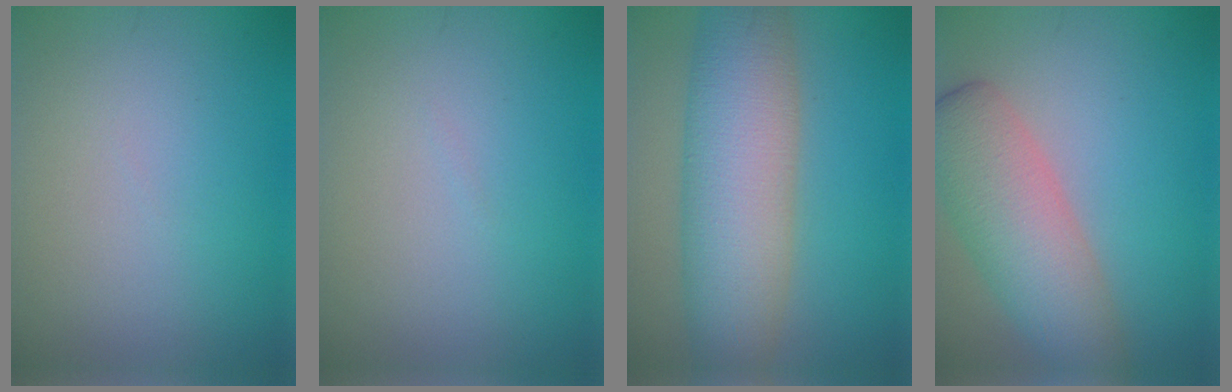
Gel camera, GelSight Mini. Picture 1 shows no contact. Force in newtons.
{"total": 0.0}
{"total": 9.8, "press": 9.8, "slide": 0.1}
{"total": 6.9, "press": 6.9, "slide": 0.3}